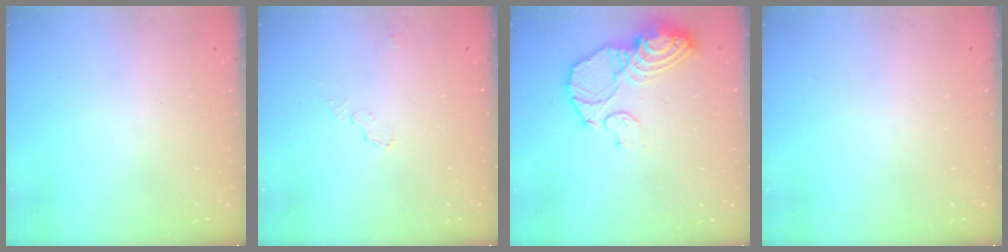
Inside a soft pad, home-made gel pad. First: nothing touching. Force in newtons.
{"total": 11.7, "press": 5.0, "slide": 10.5}
{"total": 14.4, "press": 14.4, "slide": 1.1}
{"total": 0.0}